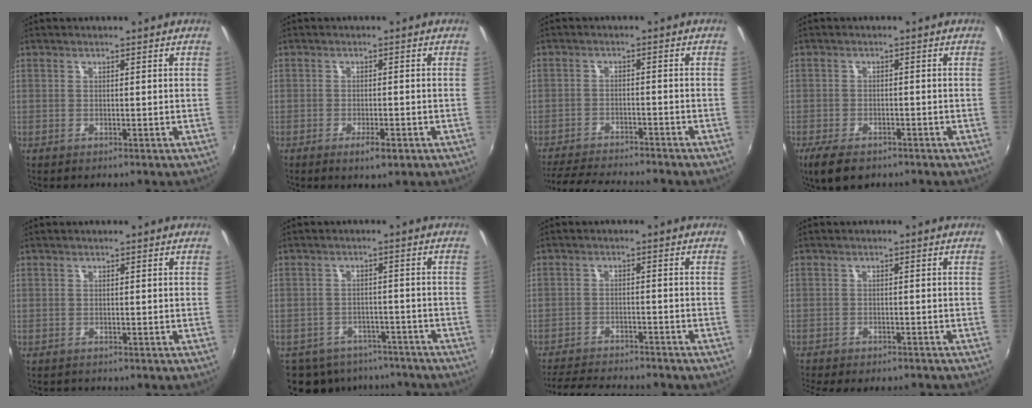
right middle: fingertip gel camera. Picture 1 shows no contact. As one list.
[{"total": 3.1, "force": [-1.6, 0.8, 2.4], "torque": [-0.049, -0.006, -0.026]}, {"total": 12.1, "force": [-11.0, 1.5, 5.0], "torque": [-0.112, -0.020, -0.170]}, {"total": 6.7, "force": [-4.7, 2.9, 3.8], "torque": [-0.096, -0.023, -0.082]}, {"total": 1.1, "force": [-0.8, 0.7, -0.1], "torque": [-0.001, 0.003, -0.013]}, {"total": 13.1, "force": [-10.5, 6.7, 4.1], "torque": [-0.104, 0.003, -0.136]}, {"total": 12.1, "force": [-10.9, 2.2, 4.8], "torque": [-0.108, -0.018, -0.163]}, {"total": 7.8, "force": [-6.9, 1.8, 3.3], "torque": [-0.076, -0.020, -0.101]}]